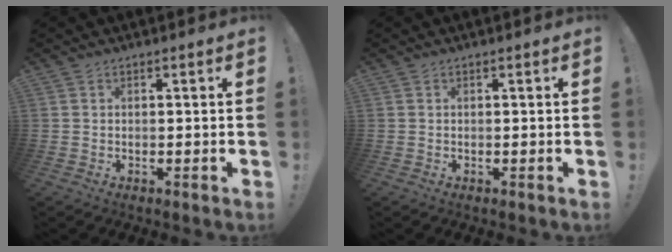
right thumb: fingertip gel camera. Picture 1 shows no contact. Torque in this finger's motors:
{"motor_torque": [-0.05, 0.06, 0.00, 0.00, 0.01]}